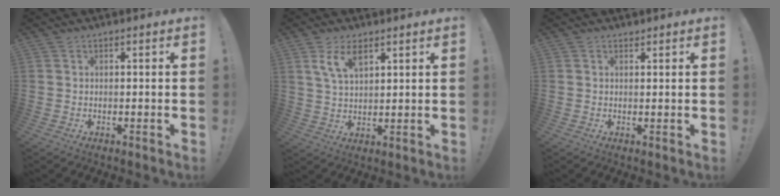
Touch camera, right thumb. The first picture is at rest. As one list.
[{"total": 7.5, "force": [4.3, 3.7, 4.9], "torque": [-0.097, -0.013, 0.078]}, {"total": 0.9, "force": [0.8, 0.3, -0.3], "torque": [0.015, -0.004, 0.015]}]